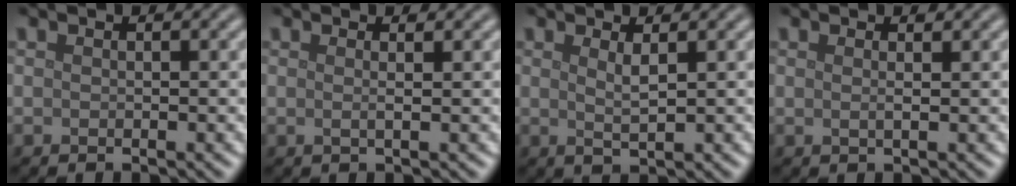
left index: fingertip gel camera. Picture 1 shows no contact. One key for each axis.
{"total": 1.2, "fx": 0.4, "fy": 0.4, "fz": 1.1, "tx": -0.016, "ty": 0.000, "tz": -0.002}
{"total": 1.5, "fx": 0.7, "fy": 0.3, "fz": 1.4, "tx": -0.023, "ty": -0.005, "tz": 0.011}
{"total": 0.9, "fx": 0.5, "fy": 0.2, "fz": 0.7, "tx": -0.011, "ty": -0.003, "tz": 0.004}